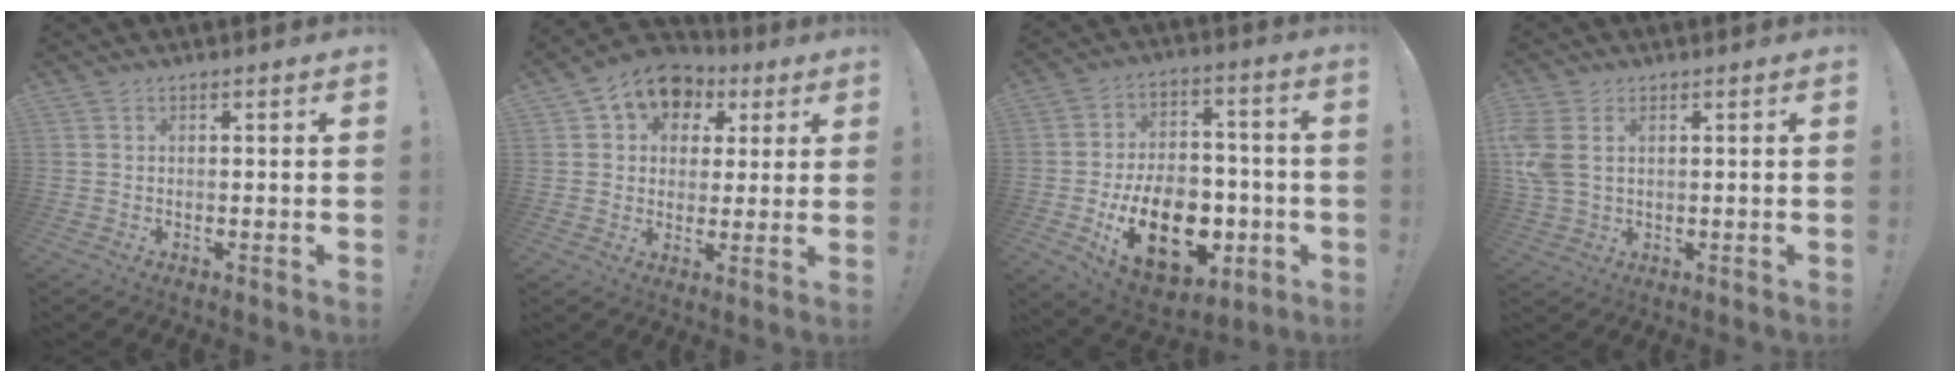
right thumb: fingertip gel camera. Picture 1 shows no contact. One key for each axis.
{"total": 10.3, "fx": 4.8, "fy": 8.0, "fz": 4.3, "tx": -0.061, "ty": -0.020, "tz": 0.093}
{"total": 22.3, "fx": -6.6, "fy": 14.9, "fz": 15.2, "tx": -0.247, "ty": 0.037, "tz": -0.088}
{"total": 7.0, "fx": 2.2, "fy": 4.7, "fz": 4.8, "tx": -0.112, "ty": -0.011, "tz": 0.043}